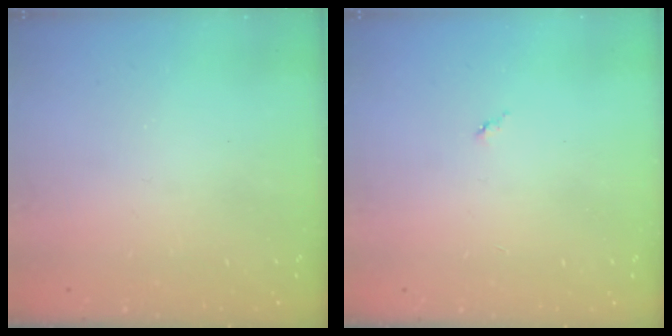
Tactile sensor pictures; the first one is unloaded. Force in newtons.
{"total": 3.0, "press": 3.0, "slide": 0.2}